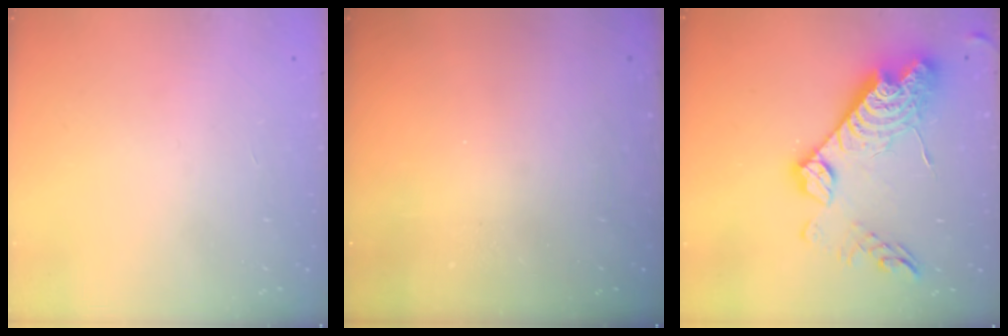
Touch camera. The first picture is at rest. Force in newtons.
{"total": 0.0}
{"total": 22.6, "press": 22.5, "slide": 2.0}